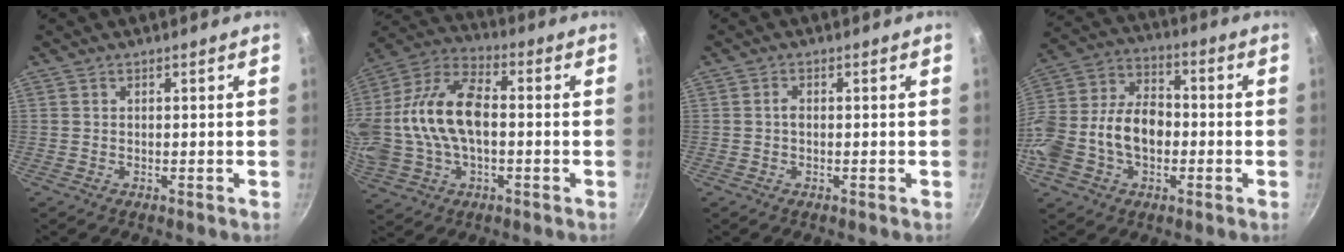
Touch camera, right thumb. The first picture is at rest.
{"total": 21.7, "force": [0.0, 12.8, 17.5], "torque": [-0.380, 0.026, 0.001]}
{"total": 1.2, "force": [-0.1, 0.8, 0.9], "torque": [-0.011, 0.003, -0.004]}
{"total": 18.9, "force": [-3.3, 12.7, 13.6], "torque": [-0.282, 0.034, -0.060]}